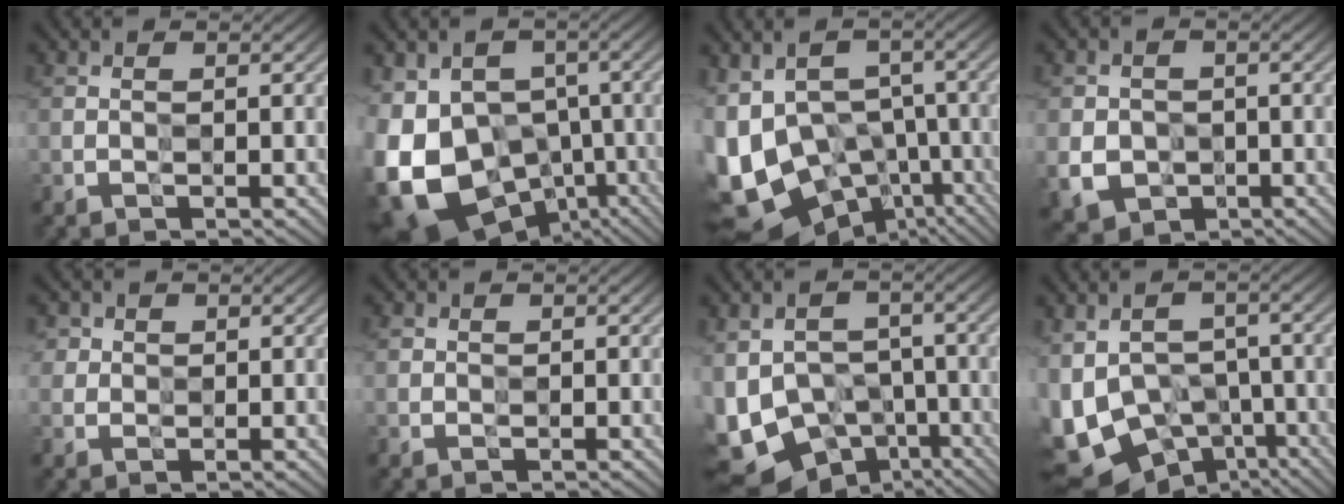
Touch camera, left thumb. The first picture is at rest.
{"total": 17.7, "force": [-6.2, 12.7, 10.7], "torque": [-0.254, -0.018, -0.097]}
{"total": 14.6, "force": [-4.4, 10.3, 9.3], "torque": [-0.223, -0.014, -0.039]}
{"total": 5.3, "force": [-1.3, 4.7, 2.1], "torque": [-0.055, -0.019, -0.032]}
{"total": 2.3, "force": [1.0, 2.0, 0.5], "torque": [-0.016, -0.004, 0.022]}
{"total": 0.8, "force": [0.3, 0.7, 0.1], "torque": [-0.001, 0.000, 0.006]}
{"total": 12.5, "force": [-5.5, 9.3, 6.1], "torque": [-0.161, -0.023, -0.073]}
{"total": 11.9, "force": [-3.9, 9.0, 6.8], "torque": [-0.177, -0.024, -0.037]}